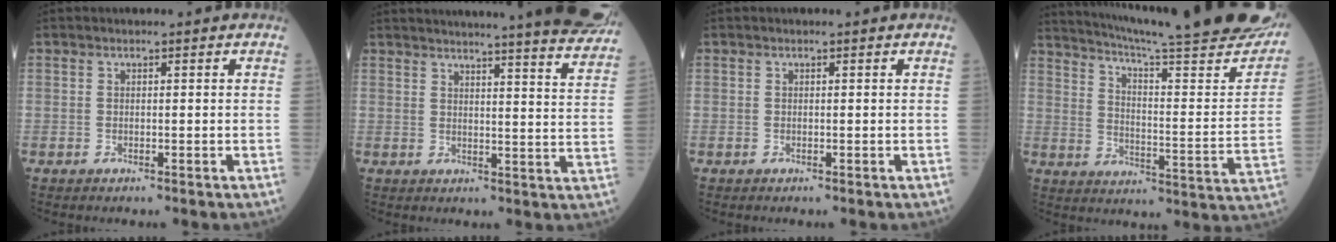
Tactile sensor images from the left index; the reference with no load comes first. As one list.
[{"total": 22.5, "force": [20.7, 0.2, 8.9], "torque": [-0.122, -0.067, 0.237]}, {"total": 0.0}, {"total": 31.6, "force": [27.6, 2.1, 15.4], "torque": [-0.231, -0.097, 0.347]}]